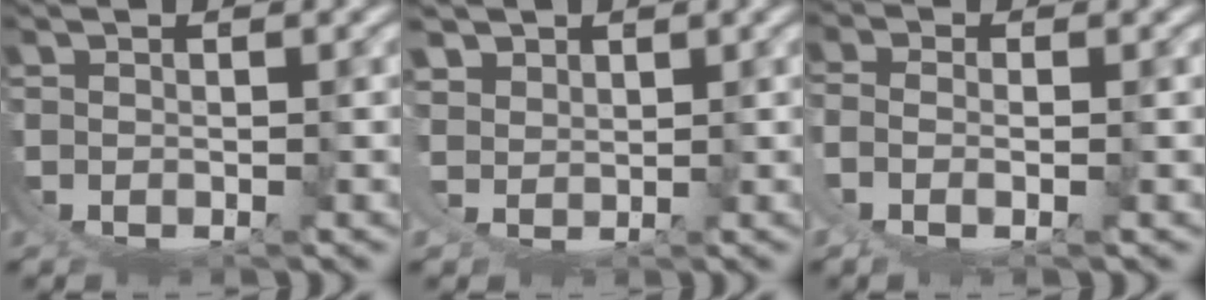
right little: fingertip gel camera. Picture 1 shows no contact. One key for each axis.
{"total": 4.7, "fx": 2.6, "fy": 3.8, "fz": 1.1, "tx": -0.057, "ty": -0.007, "tz": 0.039}
{"total": 3.0, "fx": 1.1, "fy": 1.1, "fz": 2.6, "tx": -0.076, "ty": -0.013, "tz": 0.027}